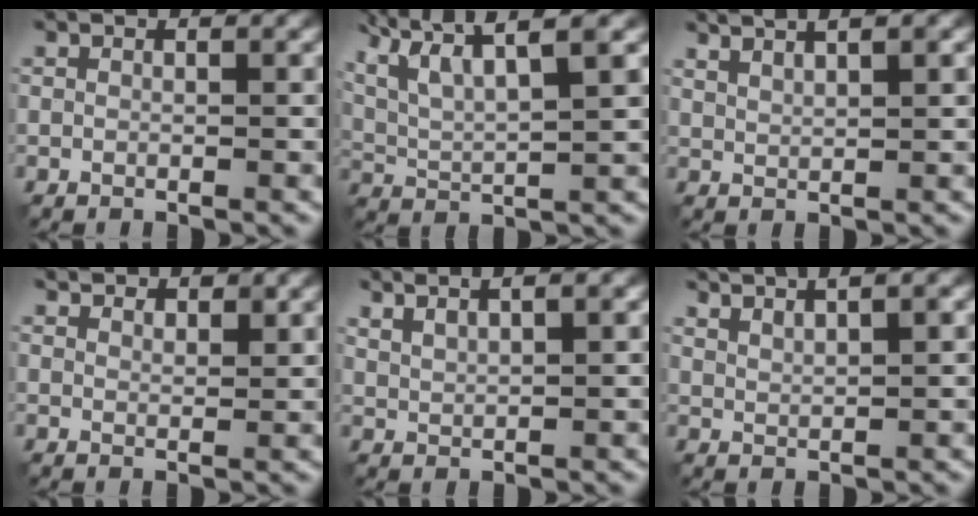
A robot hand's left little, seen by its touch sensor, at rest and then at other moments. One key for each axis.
{"total": 9.8, "fx": 6.2, "fy": 2.7, "fz": 7.0, "tx": -0.135, "ty": 0.030, "tz": 0.083}
{"total": 4.1, "fx": 2.8, "fy": 1.2, "fz": 2.8, "tx": -0.025, "ty": 0.013, "tz": 0.027}
{"total": 2.5, "fx": 2.2, "fy": 0.9, "fz": 0.9, "tx": -0.013, "ty": -0.002, "tz": 0.037}
{"total": 4.0, "fx": 2.8, "fy": 1.2, "fz": 2.5, "tx": -0.027, "ty": 0.018, "tz": 0.029}
{"total": 4.2, "fx": 3.1, "fy": 1.0, "fz": 2.7, "tx": -0.026, "ty": 0.015, "tz": 0.033}